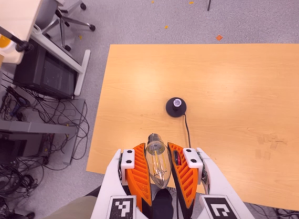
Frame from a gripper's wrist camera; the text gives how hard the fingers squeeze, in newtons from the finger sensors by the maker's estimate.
{"total": 19.0, "left": 20.7, "right": 17.3}